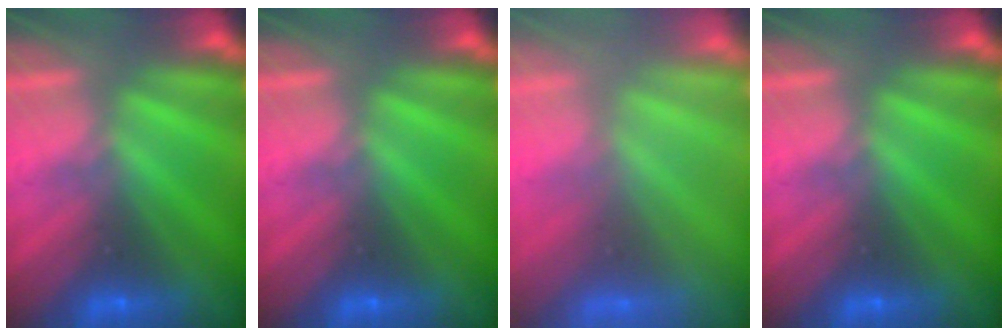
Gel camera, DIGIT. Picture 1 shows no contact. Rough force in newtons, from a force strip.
{"total": 0.0}
{"total": 8.0}
{"total": 0.0}